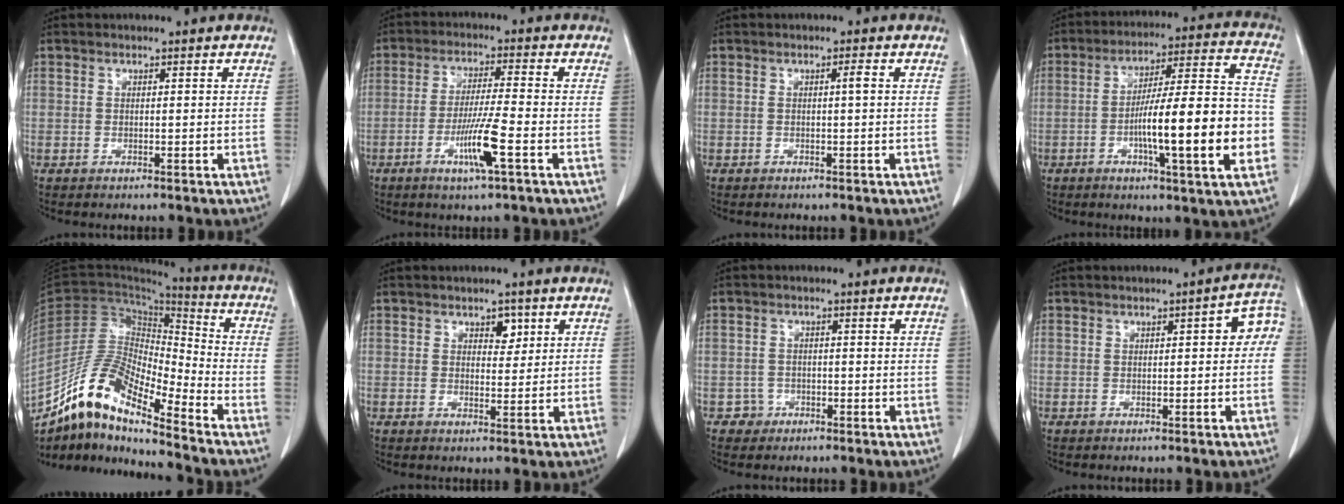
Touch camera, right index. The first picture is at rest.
{"total": 7.6, "force": [-3.0, -0.4, 7.0], "torque": [-0.133, -0.012, -0.056]}
{"total": 0.9, "force": [0.1, -0.1, 0.9], "torque": [-0.014, 0.002, 0.001]}
{"total": 18.2, "force": [-4.3, 1.4, 17.6], "torque": [-0.265, 0.013, -0.064]}
{"total": 14.6, "force": [-11.8, 2.4, 8.3], "torque": [-0.162, 0.032, -0.216]}
{"total": 2.6, "force": [1.3, 1.5, 1.6], "torque": [-0.019, 0.000, 0.020]}
{"total": 2.3, "force": [-1.2, 1.9, -0.4], "torque": [0.014, 0.013, -0.023]}
{"total": 4.5, "force": [0.3, 1.4, 4.2], "torque": [-0.046, 0.020, -0.002]}